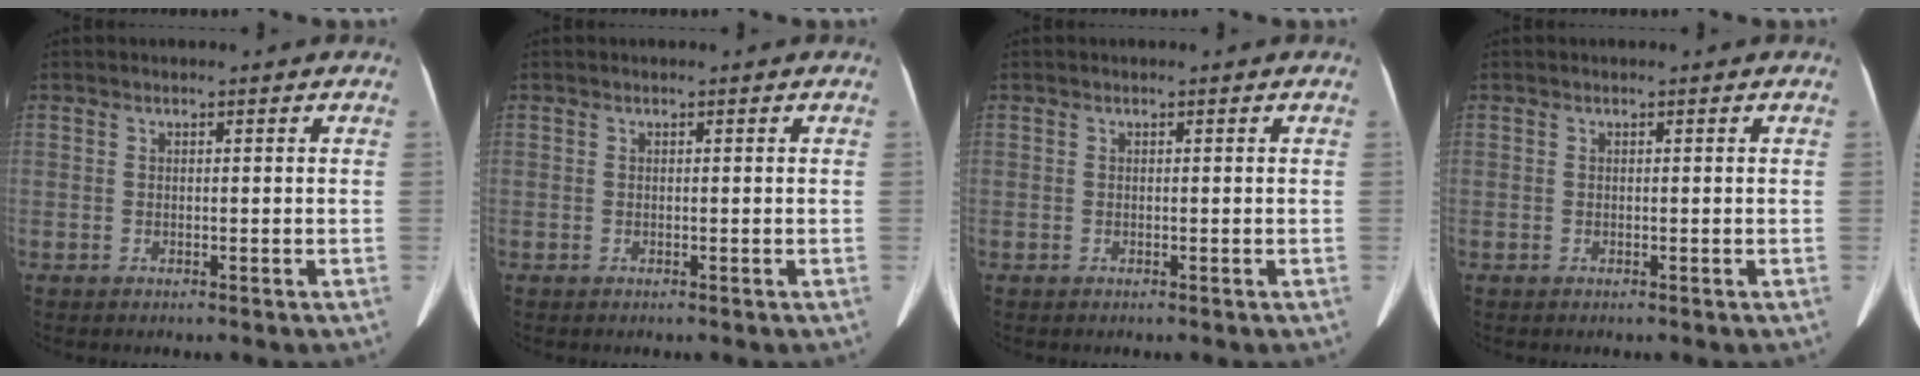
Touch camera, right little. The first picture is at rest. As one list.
[{"total": 0.0}, {"total": 0.0}, {"total": 0.0}]